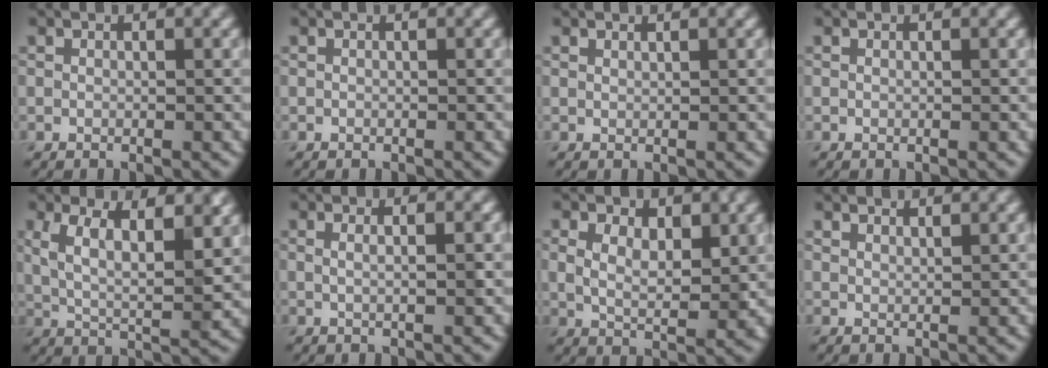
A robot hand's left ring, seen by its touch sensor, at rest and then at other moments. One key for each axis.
{"total": 0.0}
{"total": 0.5, "fx": 0.5, "fy": 0.1, "fz": 0.1, "tx": 0.000, "ty": -0.001, "tz": 0.011}
{"total": 0.0}
{"total": 8.6, "fx": 3.4, "fy": 3.6, "fz": 7.0, "tx": -0.129, "ty": -0.001, "tz": 0.053}
{"total": 2.3, "fx": 0.6, "fy": 0.8, "fz": 2.0, "tx": -0.014, "ty": 0.002, "tz": -0.006}
{"total": 4.3, "fx": 1.6, "fy": 2.5, "fz": 3.0, "tx": -0.057, "ty": -0.005, "tz": 0.028}
{"total": 2.2, "fx": 2.1, "fy": 0.4, "fz": 0.6, "tx": -0.005, "ty": 0.001, "tz": 0.028}